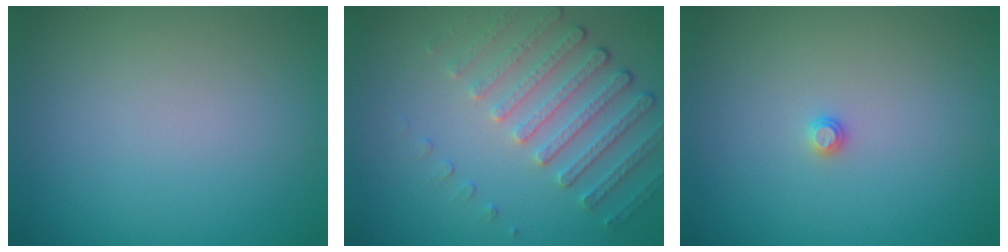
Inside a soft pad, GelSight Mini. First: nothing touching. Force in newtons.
{"total": 4.5, "press": 3.4, "slide": 2.9}
{"total": 0.6, "press": 0.6, "slide": 0.2}